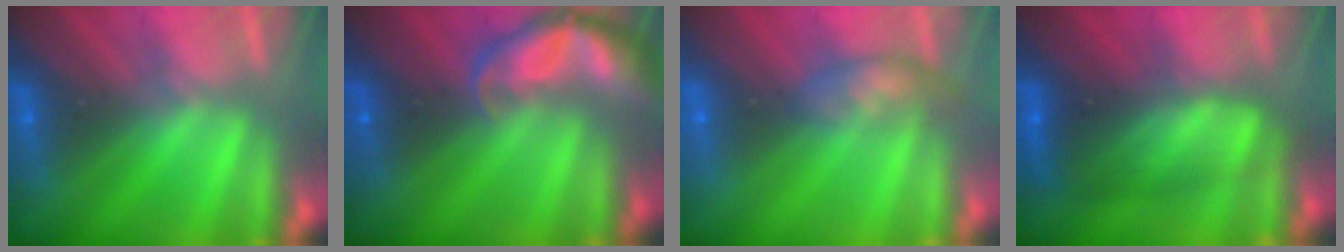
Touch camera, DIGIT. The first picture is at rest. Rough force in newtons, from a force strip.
{"total": 5.6}
{"total": 2.3}
{"total": 8.7}